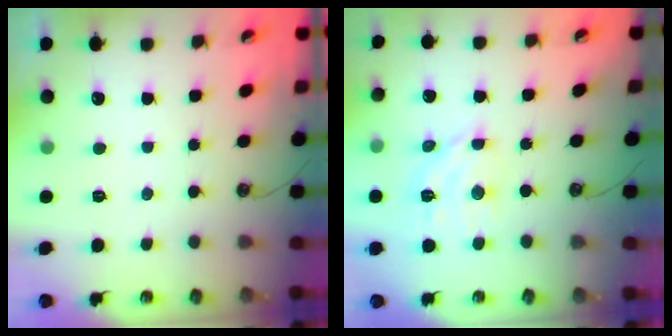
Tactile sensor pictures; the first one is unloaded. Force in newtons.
{"total": 9.7, "press": 9.6, "slide": 0.6}